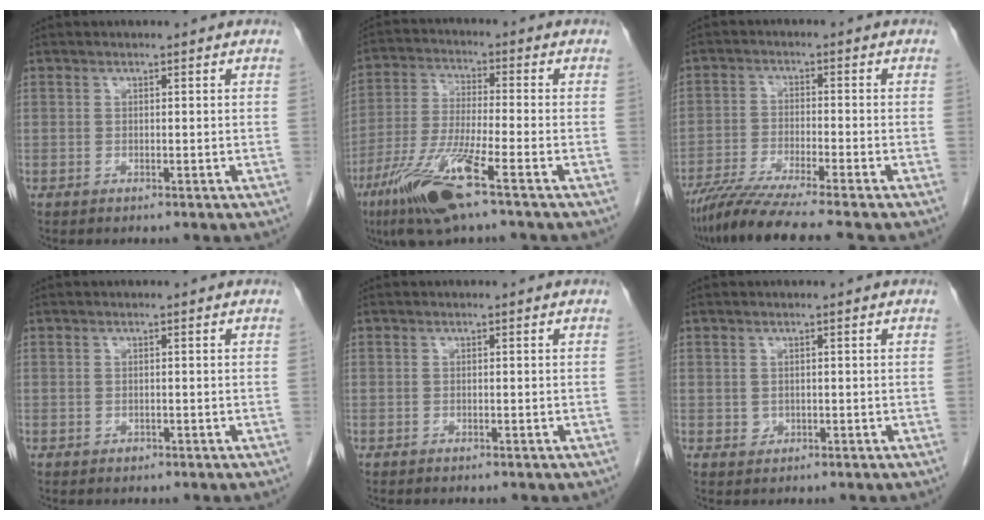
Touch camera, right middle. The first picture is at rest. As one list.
[{"total": 12.3, "force": [-7.0, 0.6, 10.2], "torque": [-0.214, -0.027, -0.133]}, {"total": 9.7, "force": [-8.1, -1.2, 5.2], "torque": [-0.081, -0.032, -0.136]}, {"total": 0.5, "force": [-0.3, 0.4, 0.2], "torque": [-0.003, 0.002, -0.005]}, {"total": 1.1, "force": [-0.9, 0.4, 0.6], "torque": [-0.014, -0.002, -0.006]}, {"total": 0.9, "force": [-0.1, 0.8, 0.3], "torque": [-0.006, 0.001, 0.002]}]